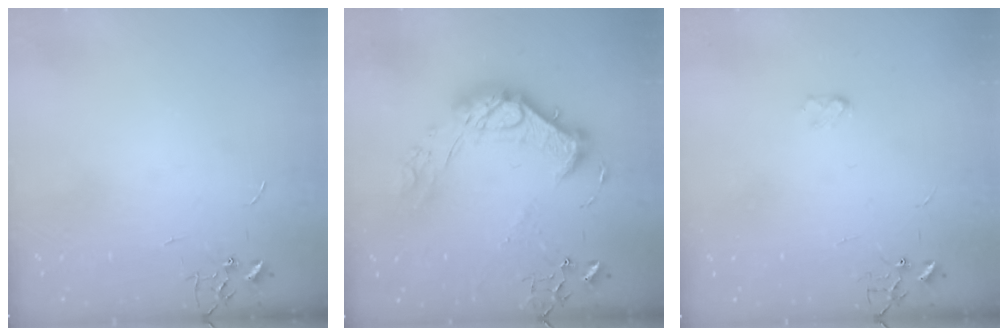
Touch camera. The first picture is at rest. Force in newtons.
{"total": 17.2, "press": 17.2, "slide": 1.3}
{"total": 2.9, "press": 2.9, "slide": 0.5}